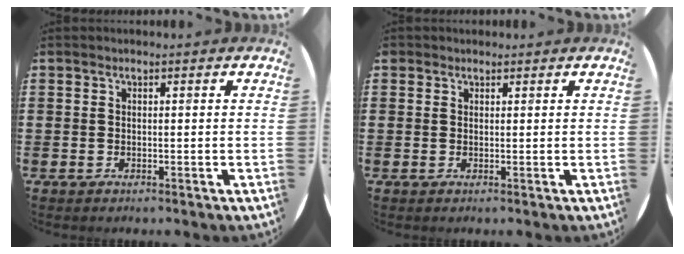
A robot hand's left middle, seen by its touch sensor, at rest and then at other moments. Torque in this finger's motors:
{"motor_torque": [0.25, -0.24, 0.02, 0.03]}